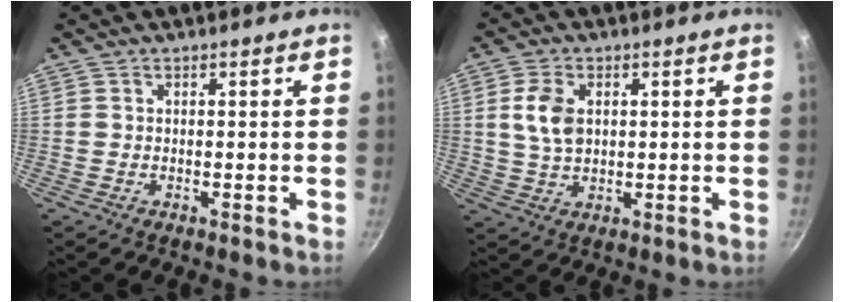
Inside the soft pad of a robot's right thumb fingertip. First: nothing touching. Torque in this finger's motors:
{"motor_torque": [-0.03, 0.42, 0.48, 0.36, 0.00]}